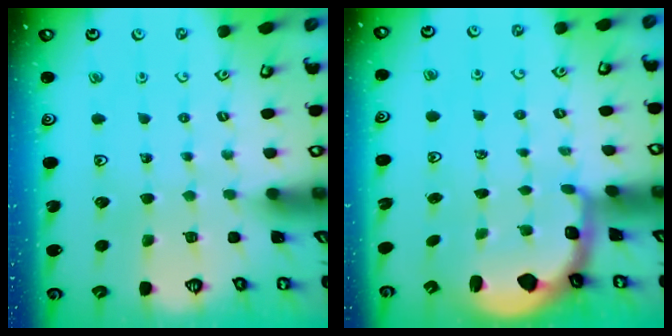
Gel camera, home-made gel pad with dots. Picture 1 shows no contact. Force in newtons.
{"total": 2.1, "press": 1.3, "slide": 1.6}